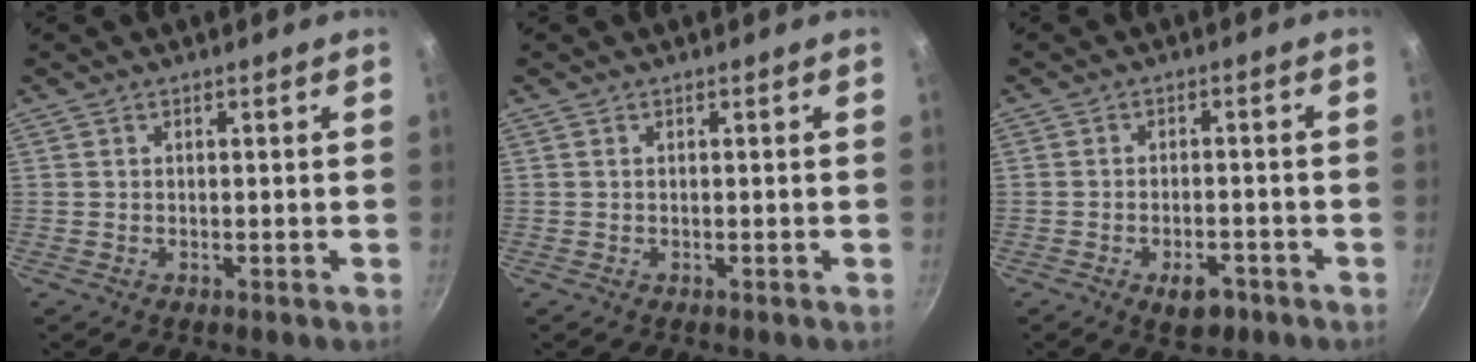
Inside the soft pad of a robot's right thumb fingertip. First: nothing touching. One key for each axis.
{"total": 0.0}
{"total": 5.2, "fx": -2.8, "fy": 2.7, "fz": 3.4, "tx": -0.039, "ty": 0.019, "tz": -0.037}